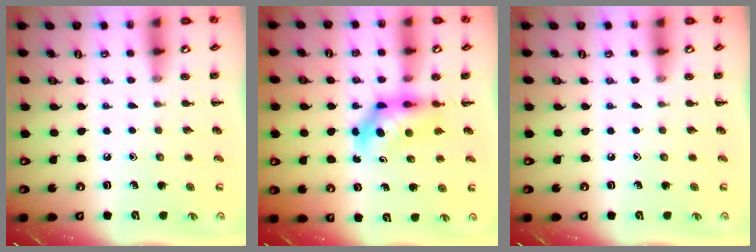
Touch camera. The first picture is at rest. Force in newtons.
{"total": 5.7, "press": 5.6, "slide": 1.2}
{"total": 0.0}